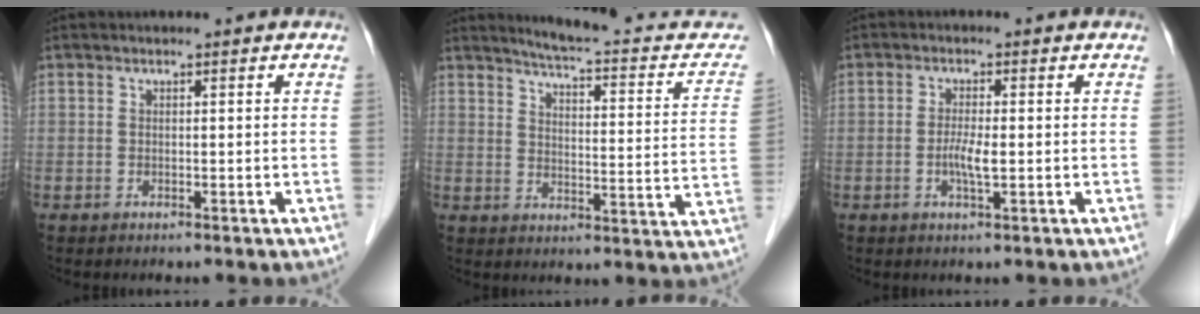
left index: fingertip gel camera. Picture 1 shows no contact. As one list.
[{"total": 15.6, "force": [14.0, 2.3, 6.4], "torque": [-0.076, -0.037, 0.156]}, {"total": 2.8, "force": [-0.5, 0.3, 2.8], "torque": [-0.058, -0.003, -0.010]}]